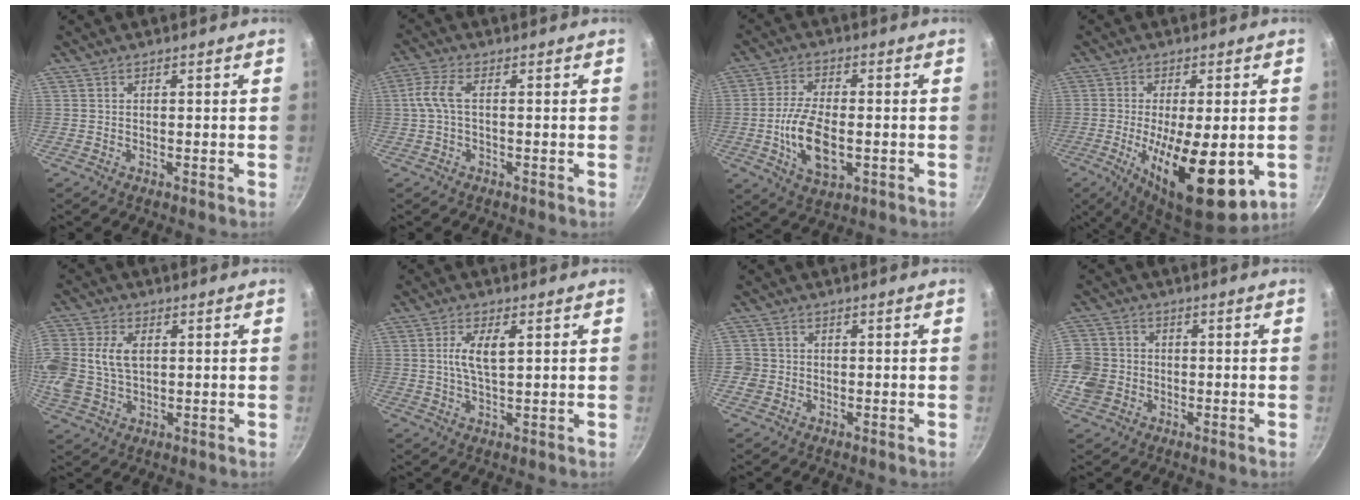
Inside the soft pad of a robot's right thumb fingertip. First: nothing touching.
{"total": 4.8, "force": [0.2, 2.1, 4.3], "torque": [-0.113, 0.012, -0.001]}
{"total": 11.0, "force": [-1.9, 5.5, 9.4], "torque": [-0.171, 0.001, -0.031]}
{"total": 18.4, "force": [-4.6, 6.6, 16.6], "torque": [-0.251, -0.024, -0.048]}
{"total": 13.8, "force": [1.8, 9.5, 9.9], "torque": [-0.245, 0.004, 0.040]}
{"total": 5.6, "force": [1.3, 2.1, 5.1], "torque": [-0.102, -0.003, 0.024]}
{"total": 2.9, "force": [-0.5, 2.8, 0.5], "torque": [0.008, 0.008, -0.012]}
{"total": 9.4, "force": [-1.9, 8.2, 4.1], "torque": [-0.083, 0.013, -0.034]}